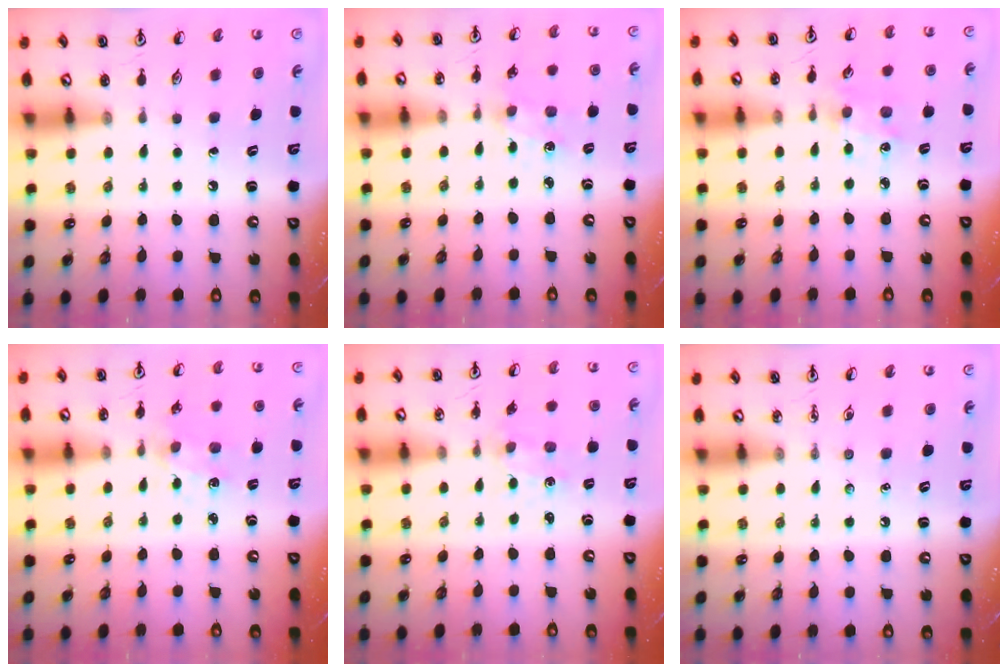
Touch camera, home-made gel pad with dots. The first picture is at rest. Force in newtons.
{"total": 2.5, "press": 2.4, "slide": 0.4}
{"total": 3.1, "press": 3.0, "slide": 0.5}
{"total": 2.0, "press": 2.0, "slide": 0.4}
{"total": 0.0}
{"total": 0.0}